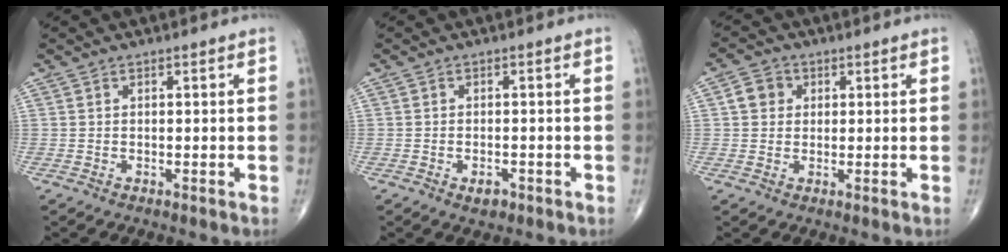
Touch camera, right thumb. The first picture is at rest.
{"total": 2.4, "force": [-1.4, 1.3, 1.5], "torque": [-0.017, 0.003, -0.017]}
{"total": 4.0, "force": [0.9, 3.5, 1.6], "torque": [-0.014, 0.005, 0.010]}